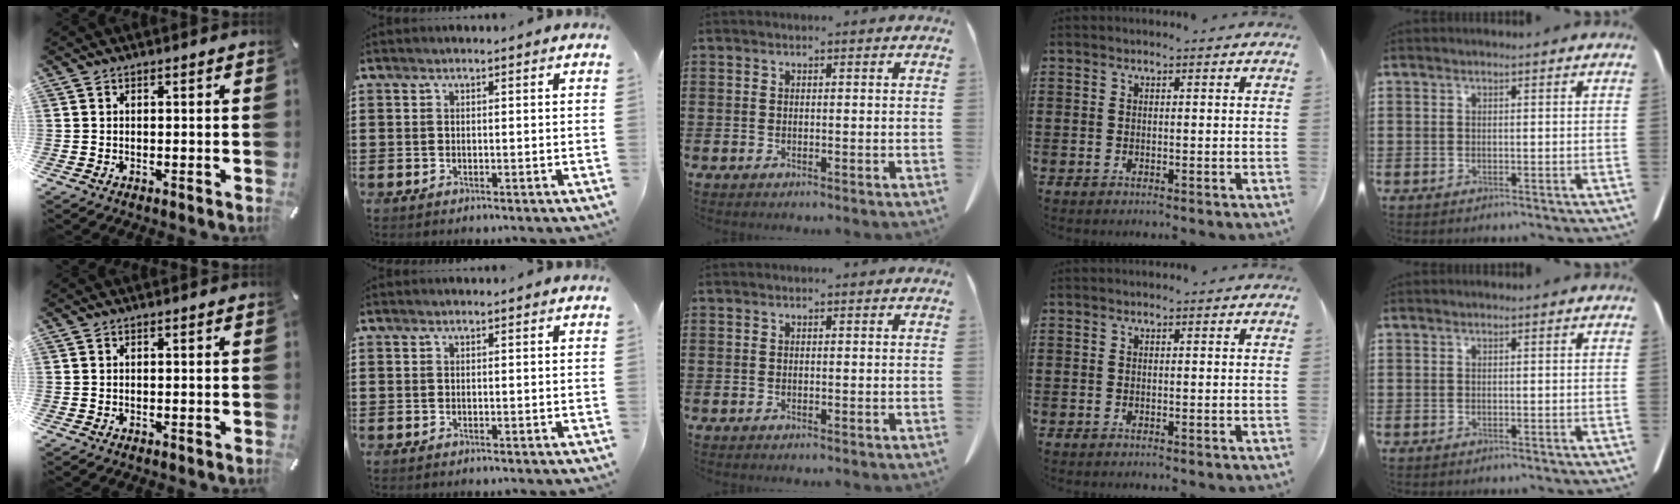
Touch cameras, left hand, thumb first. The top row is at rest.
{}